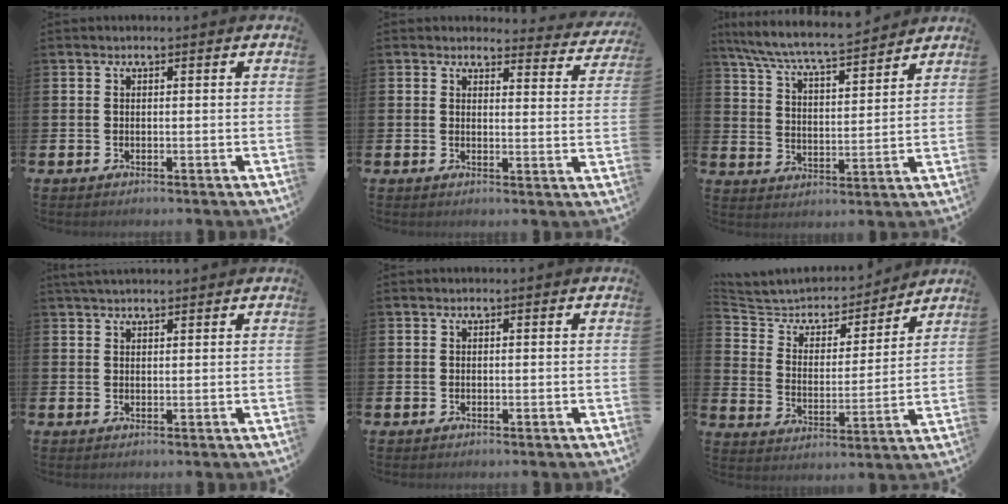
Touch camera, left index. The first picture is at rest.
{"total": 2.9, "force": [2.7, 0.8, 0.1], "torque": [-0.001, -0.022, 0.045]}
{"total": 7.5, "force": [7.2, 0.2, 2.1], "torque": [-0.068, -0.050, 0.125]}
{"total": 2.1, "force": [1.9, 0.4, 0.6], "torque": [-0.013, -0.002, 0.035]}
{"total": 0.0}
{"total": 6.1, "force": [5.6, 2.3, 0.5], "torque": [-0.046, -0.049, 0.092]}